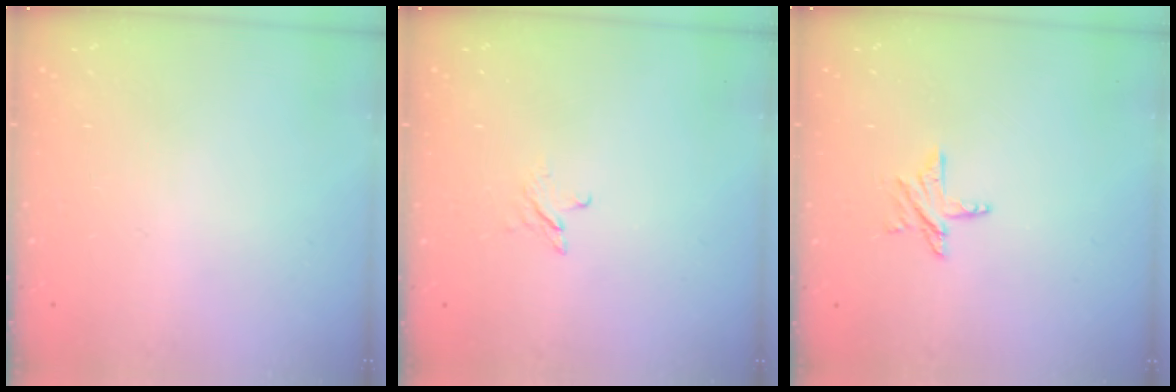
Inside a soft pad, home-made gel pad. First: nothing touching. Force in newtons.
{"total": 2.5, "press": 2.5, "slide": 0.3}
{"total": 5.1, "press": 5.1, "slide": 0.4}